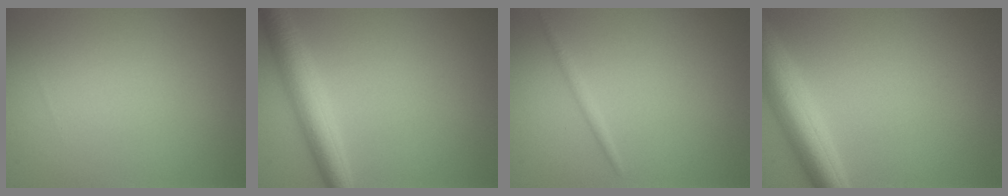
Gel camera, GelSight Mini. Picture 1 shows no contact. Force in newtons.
{"total": 4.2, "press": 4.2, "slide": 0.1}
{"total": 0.8, "press": 0.8, "slide": 0.0}
{"total": 5.4, "press": 5.4, "slide": 0.1}